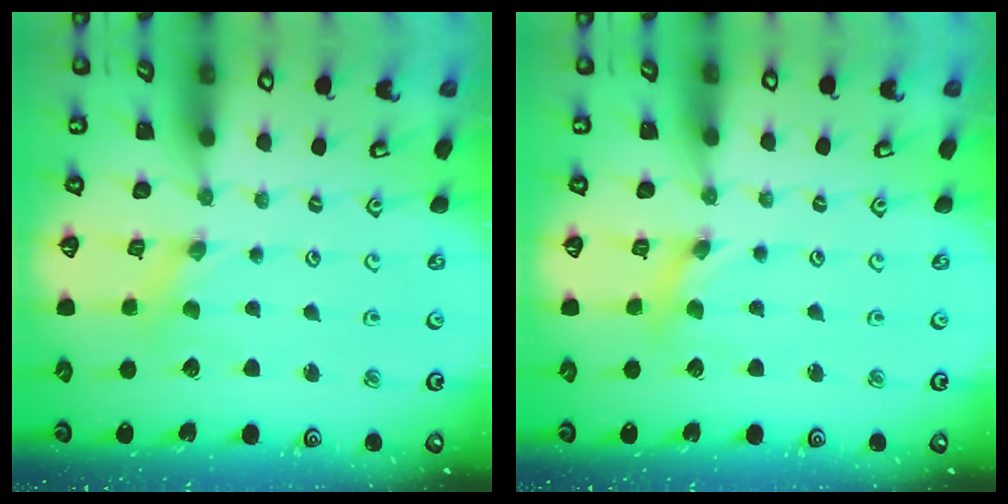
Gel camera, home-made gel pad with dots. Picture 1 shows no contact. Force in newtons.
{"total": 2.5, "press": 2.4, "slide": 0.3}